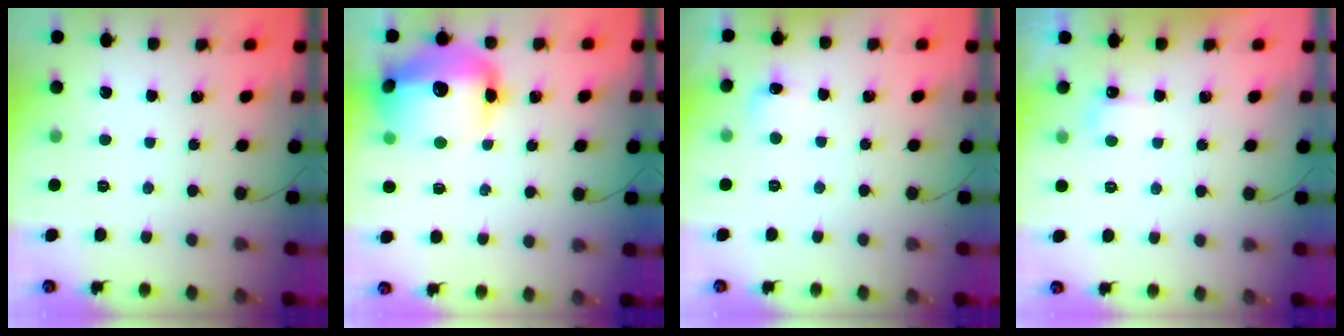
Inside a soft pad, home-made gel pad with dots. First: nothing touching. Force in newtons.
{"total": 19.4, "press": 19.0, "slide": 3.8}
{"total": 5.1, "press": 5.0, "slide": 1.3}
{"total": 3.0, "press": 3.0, "slide": 0.6}